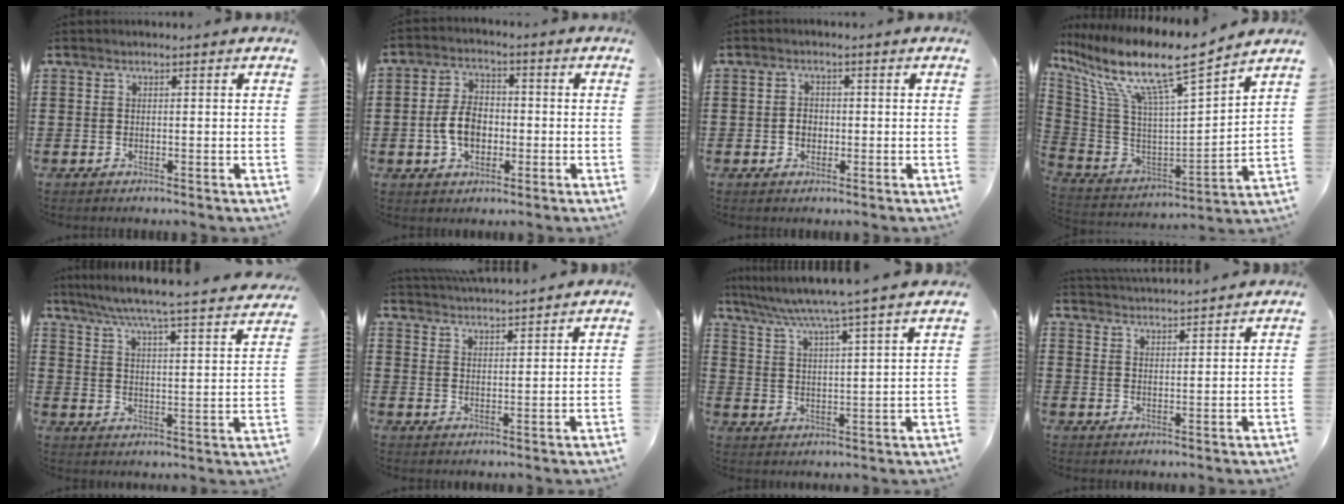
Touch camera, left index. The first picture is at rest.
{"total": 6.3, "force": [-1.2, 3.9, 4.8], "torque": [-0.108, 0.004, -0.026]}
{"total": 1.9, "force": [-0.2, 1.5, 1.1], "torque": [-0.025, 0.005, -0.006]}
{"total": 12.7, "force": [8.8, 1.3, 9.1], "torque": [-0.208, -0.062, 0.140]}
{"total": 5.5, "force": [5.0, -0.9, 2.2], "torque": [-0.066, -0.045, 0.076]}
{"total": 3.4, "force": [3.4, -0.4, -0.2], "torque": [-0.008, -0.018, 0.060]}
{"total": 5.7, "force": [4.9, -1.5, 2.4], "torque": [-0.067, -0.038, 0.078]}
{"total": 3.1, "force": [3.1, -0.4, -0.2], "torque": [-0.006, -0.017, 0.056]}